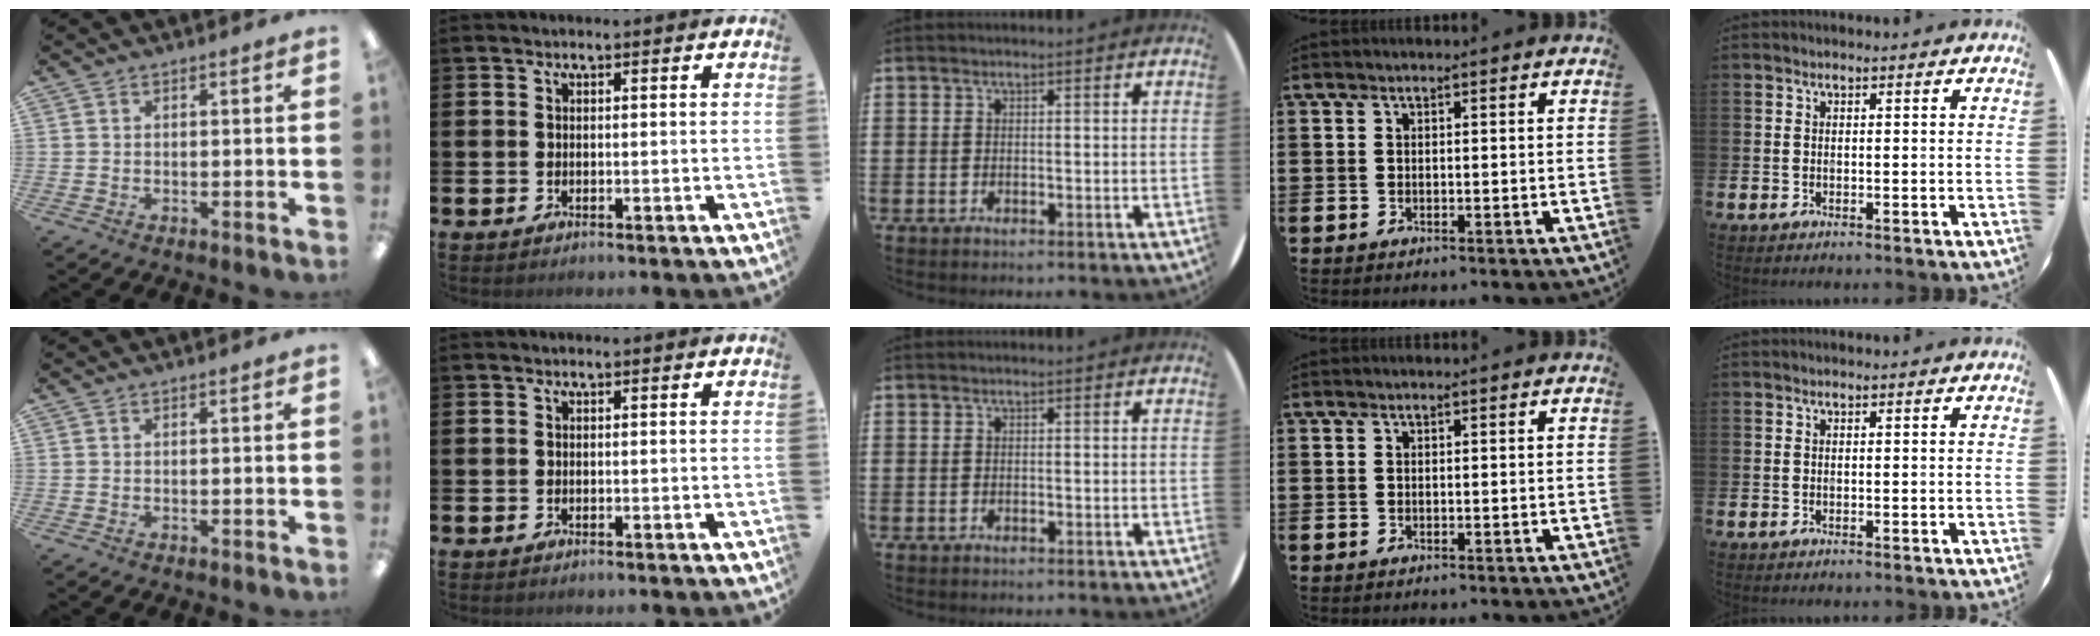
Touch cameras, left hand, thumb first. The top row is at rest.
{}